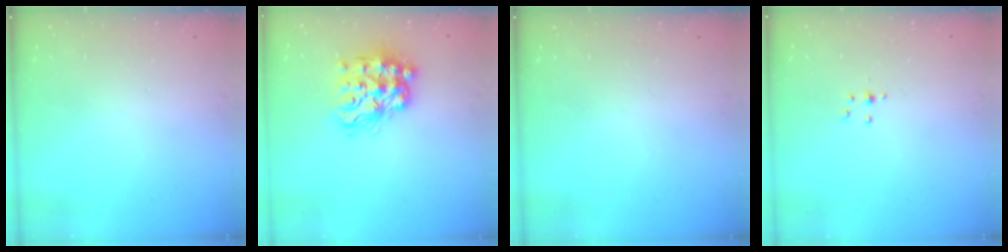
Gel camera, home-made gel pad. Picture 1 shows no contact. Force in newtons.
{"total": 16.4, "press": 16.3, "slide": 1.7}
{"total": 0.0}
{"total": 3.0, "press": 2.8, "slide": 0.9}